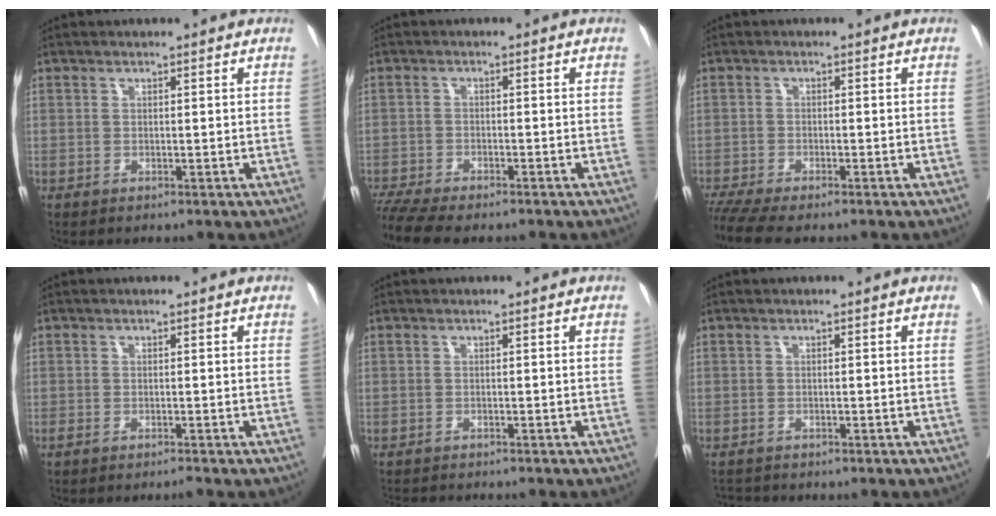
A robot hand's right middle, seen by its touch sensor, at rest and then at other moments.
{"total": 9.3, "force": [-8.2, 1.5, 4.2], "torque": [-0.070, -0.006, -0.132]}
{"total": 6.4, "force": [-5.5, 0.5, 3.2], "torque": [-0.051, -0.010, -0.094]}
{"total": 0.9, "force": [-0.7, -0.1, 0.4], "torque": [-0.014, -0.004, -0.015]}
{"total": 4.2, "force": [-4.0, 0.5, 1.3], "torque": [-0.013, -0.009, -0.060]}
{"total": 1.6, "force": [-1.6, 0.3, -0.1], "torque": [0.000, -0.007, -0.028]}